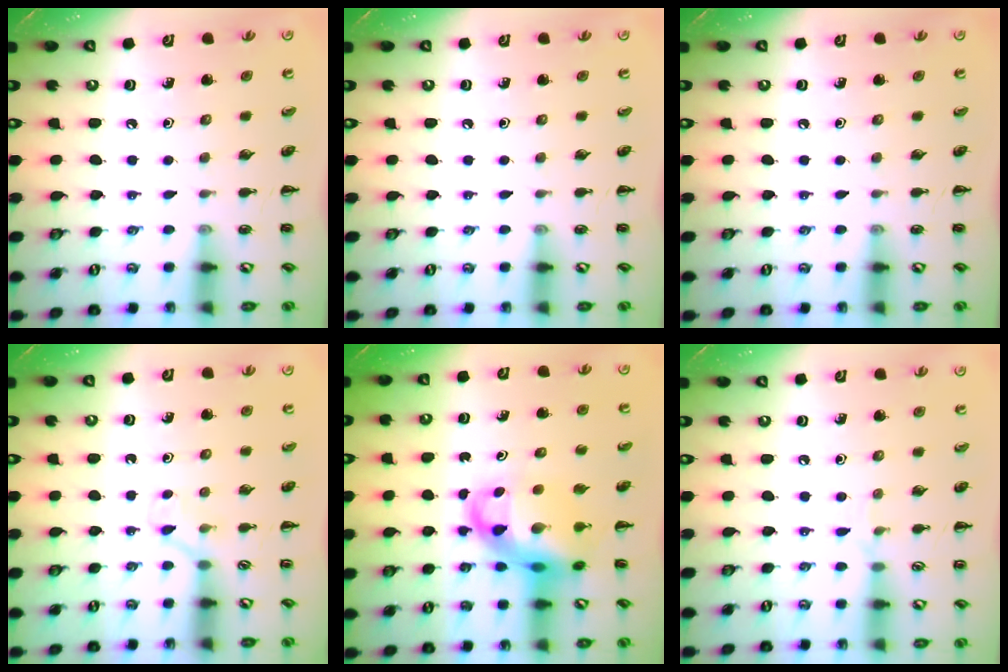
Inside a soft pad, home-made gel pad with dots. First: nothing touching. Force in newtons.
{"total": 0.0}
{"total": 0.0}
{"total": 2.6, "press": 2.5, "slide": 0.9}
{"total": 12.3, "press": 11.8, "slide": 3.2}
{"total": 4.3, "press": 4.0, "slide": 1.6}